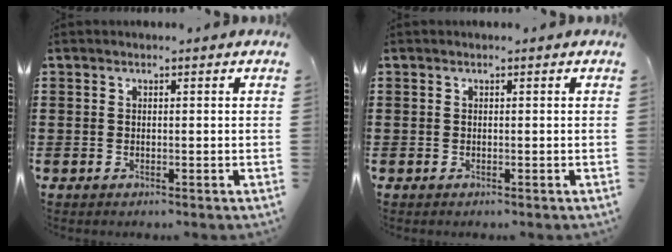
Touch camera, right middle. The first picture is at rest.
{"total": 0.0}